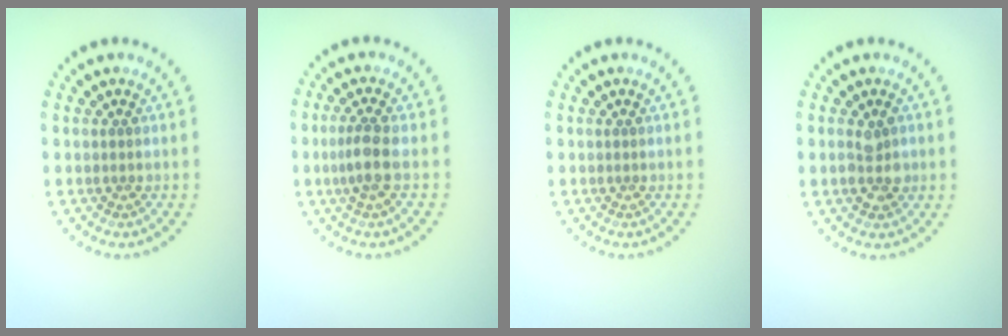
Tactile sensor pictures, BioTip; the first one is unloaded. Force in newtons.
{"total": 2.2, "press": 1.9, "slide": 1.2}
{"total": 0.0}
{"total": 2.1, "press": 2.1, "slide": 0.1}